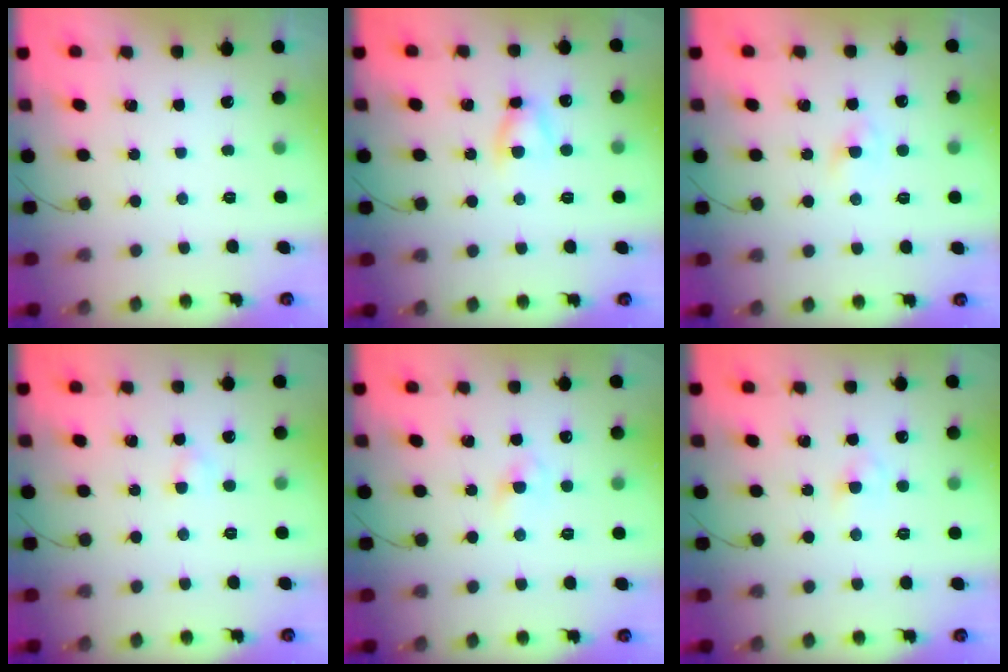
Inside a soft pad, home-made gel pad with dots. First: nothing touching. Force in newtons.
{"total": 5.2, "press": 5.1, "slide": 0.6}
{"total": 1.2, "press": 1.0, "slide": 0.5}
{"total": 2.6, "press": 2.3, "slide": 1.0}
{"total": 1.9, "press": 1.7, "slide": 0.8}
{"total": 2.6, "press": 2.4, "slide": 1.1}